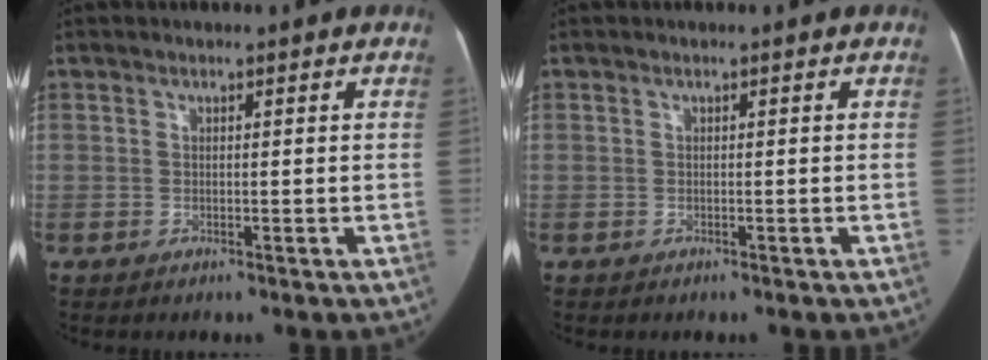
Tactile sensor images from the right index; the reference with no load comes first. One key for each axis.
{"total": 0.5, "fx": -0.2, "fy": 0.5, "fz": 0.0, "tx": 0.001, "ty": 0.005, "tz": -0.004}